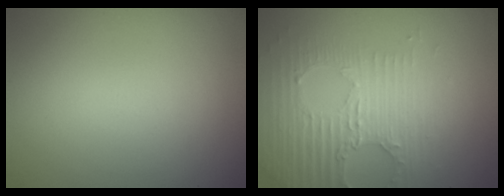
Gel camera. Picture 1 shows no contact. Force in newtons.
{"total": 3.5, "press": 3.4, "slide": 0.9}